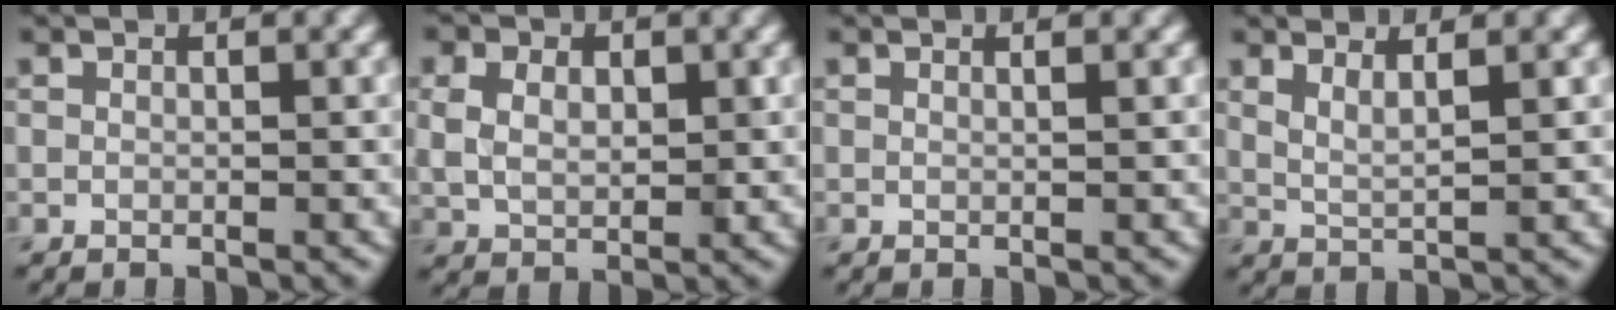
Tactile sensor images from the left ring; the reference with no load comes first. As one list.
[{"total": 4.8, "force": [1.3, 3.5, 3.1], "torque": [-0.048, 0.013, 0.008]}, {"total": 1.0, "force": [0.5, 0.4, 0.7], "torque": [-0.004, -0.001, -0.002]}, {"total": 2.2, "force": [1.4, 0.7, 1.6], "torque": [-0.021, -0.004, 0.023]}]